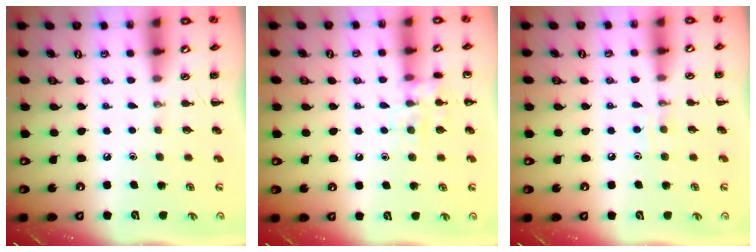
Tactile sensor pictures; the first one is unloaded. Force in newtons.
{"total": 8.6, "press": 8.5, "slide": 0.8}
{"total": 4.3, "press": 4.1, "slide": 1.2}